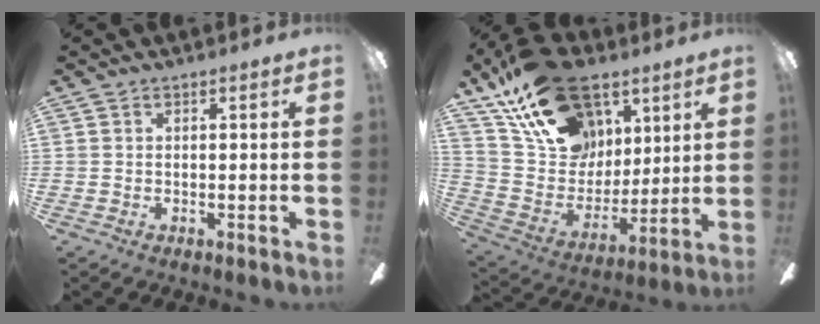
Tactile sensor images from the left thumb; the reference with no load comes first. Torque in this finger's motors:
{"motor_torque": [0.39, 0.39, 1.28, -1.49, 0.44]}